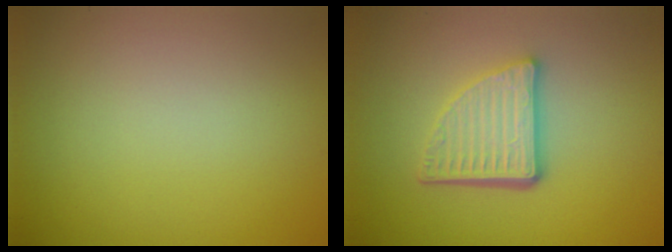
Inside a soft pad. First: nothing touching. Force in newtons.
{"total": 4.7, "press": 3.5, "slide": 3.3}